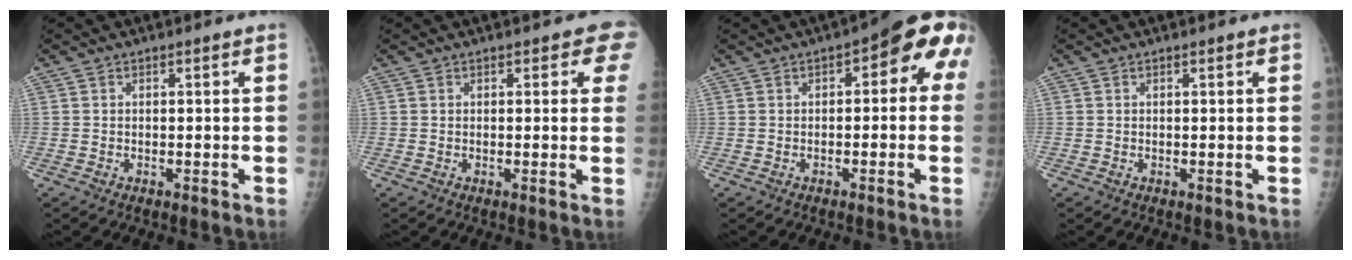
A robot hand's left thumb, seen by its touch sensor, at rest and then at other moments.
{"total": 1.9, "force": [0.7, 1.3, 1.3], "torque": [0.010, 0.002, -0.001]}
{"total": 9.2, "force": [1.5, 4.3, 8.0], "torque": [-0.060, 0.029, 0.003]}
{"total": 0.5, "force": [0.3, 0.1, 0.4], "torque": [-0.006, 0.000, 0.002]}